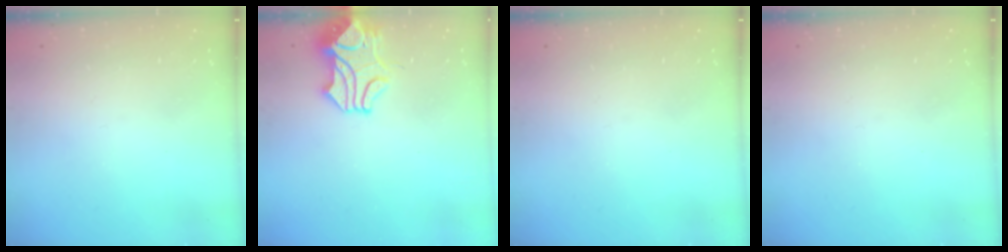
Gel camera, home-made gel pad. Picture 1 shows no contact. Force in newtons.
{"total": 2.7, "press": 2.5, "slide": 1.1}
{"total": 0.0}
{"total": 0.0}